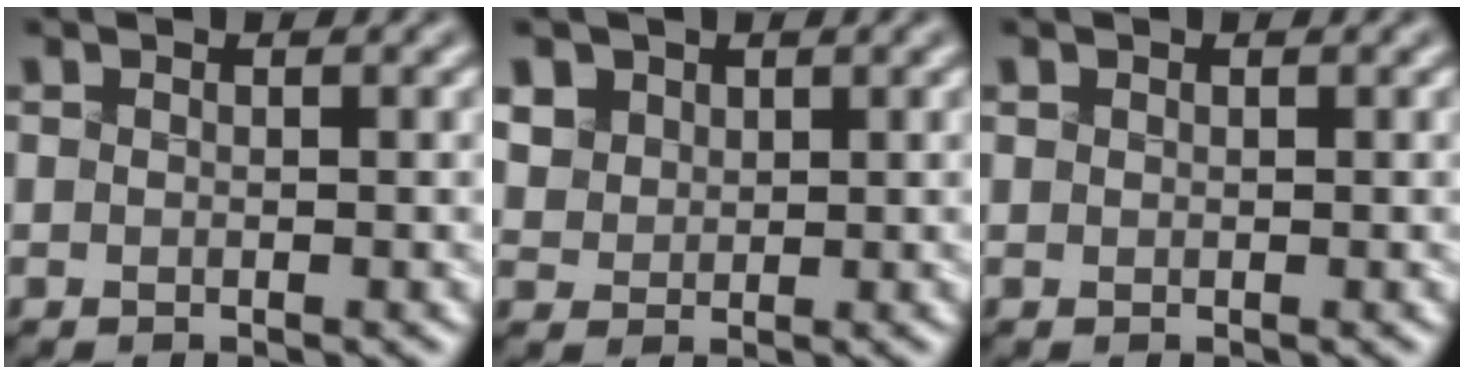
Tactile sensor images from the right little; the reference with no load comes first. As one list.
[{"total": 5.9, "force": [2.9, 4.5, 2.5], "torque": [-0.063, 0.016, 0.051]}, {"total": 0.7, "force": [0.3, 0.6, 0.3], "torque": [-0.012, 0.006, 0.011]}]